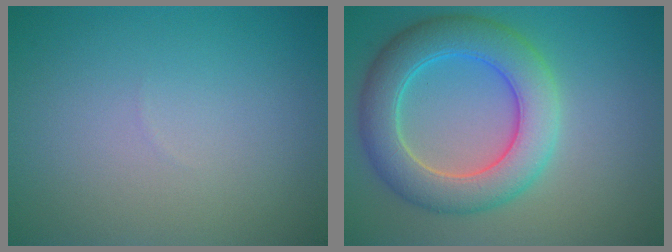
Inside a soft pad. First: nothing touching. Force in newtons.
{"total": 7.1, "press": 7.1, "slide": 0.3}